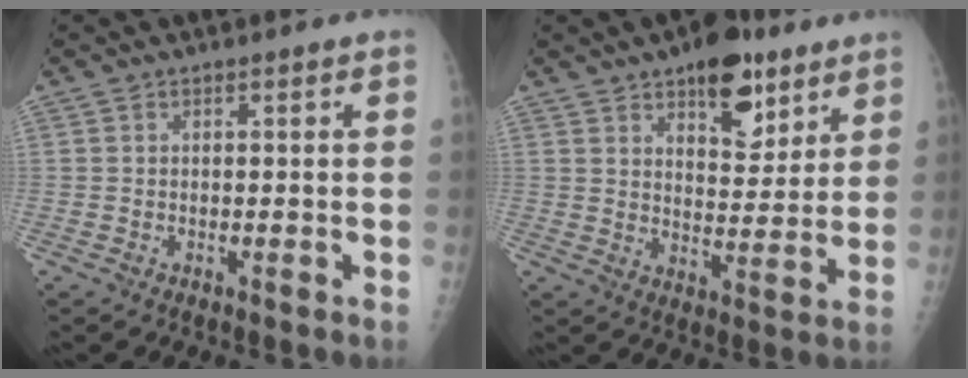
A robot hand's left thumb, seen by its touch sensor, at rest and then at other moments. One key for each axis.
{"total": 12.4, "fx": 7.6, "fy": 5.9, "fz": 7.8, "tx": -0.075, "ty": -0.040, "tz": 0.112}